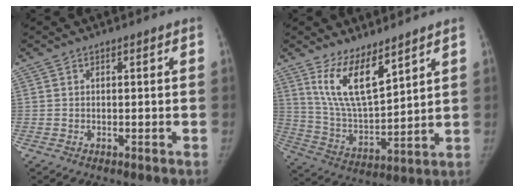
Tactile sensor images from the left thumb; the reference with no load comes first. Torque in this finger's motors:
{"motor_torque": [0.18, 0.21, 1.34, -1.11, 0.16]}